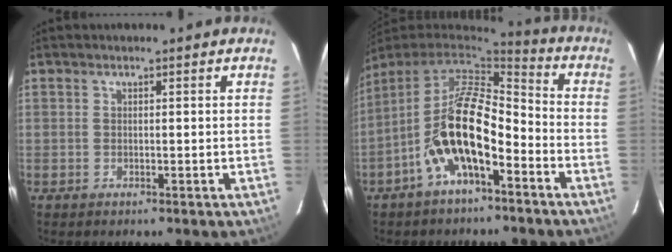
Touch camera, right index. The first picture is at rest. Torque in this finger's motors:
{"motor_torque": [1.70, -0.44, 1.05, 0.21]}